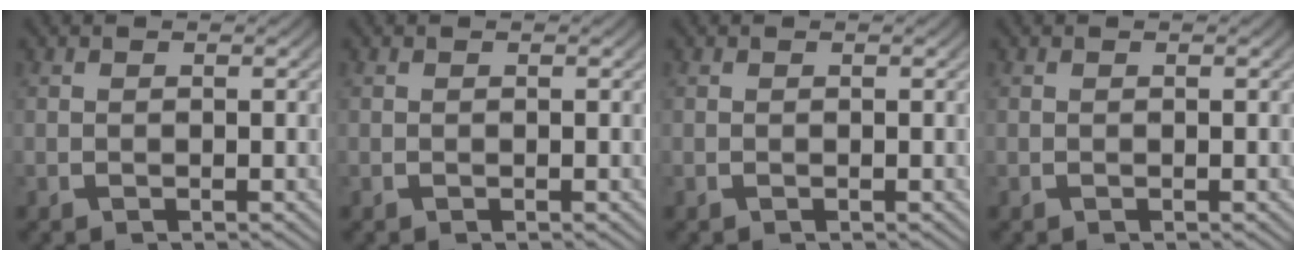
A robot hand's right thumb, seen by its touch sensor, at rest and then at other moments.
{"total": 0.0}
{"total": 0.0}
{"total": 0.0}